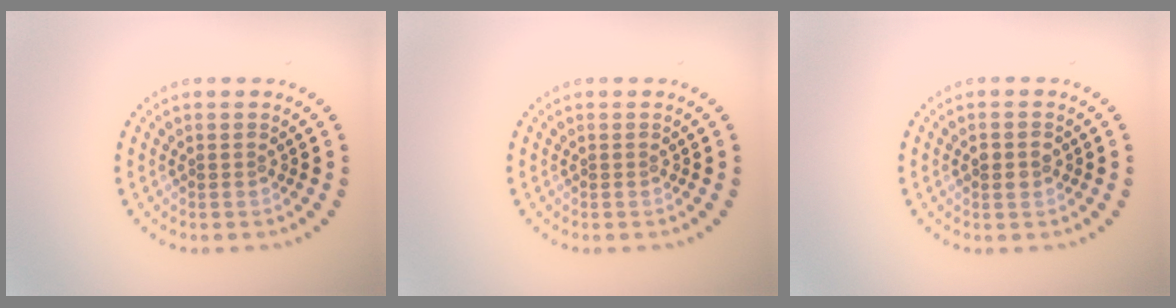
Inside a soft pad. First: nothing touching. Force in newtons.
{"total": 0.0}
{"total": 2.0, "press": 2.0, "slide": 0.0}